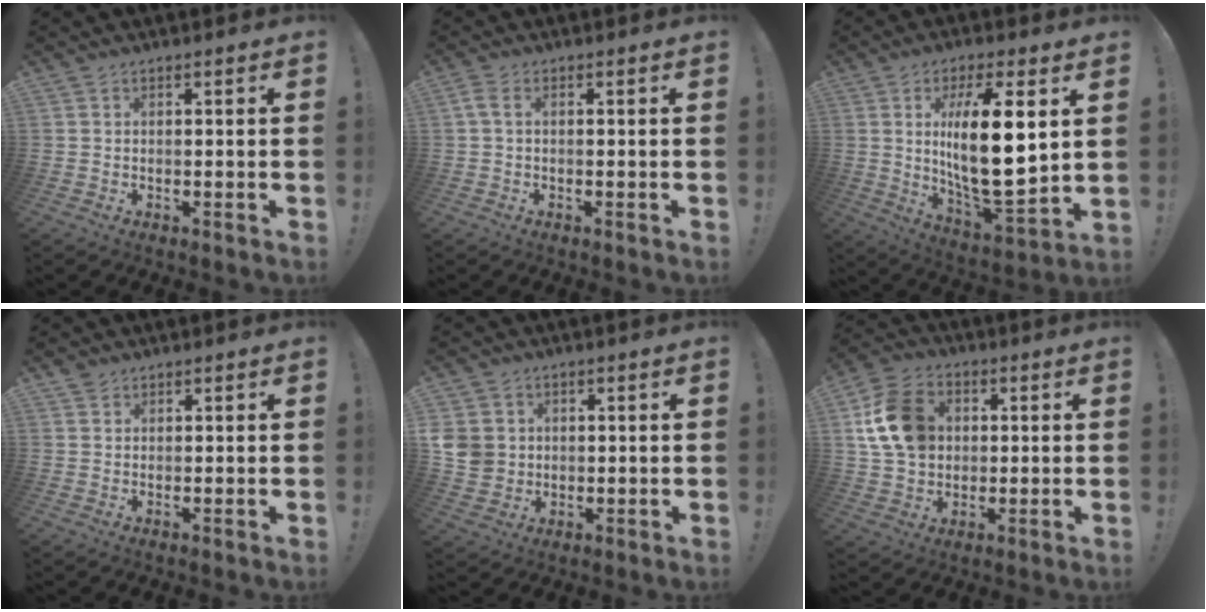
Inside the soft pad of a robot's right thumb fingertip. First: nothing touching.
{"total": 2.0, "force": [0.3, 0.8, 1.8], "torque": [-0.037, 0.005, 0.007]}
{"total": 18.5, "force": [3.9, 6.0, 17.0], "torque": [-0.291, -0.031, 0.052]}
{"total": 1.6, "force": [1.4, 0.8, 0.3], "torque": [0.000, -0.007, 0.025]}
{"total": 6.8, "force": [1.3, 6.3, 2.3], "torque": [-0.055, -0.002, 0.030]}
{"total": 16.1, "force": [3.0, 12.7, 9.3], "torque": [-0.153, 0.002, 0.065]}